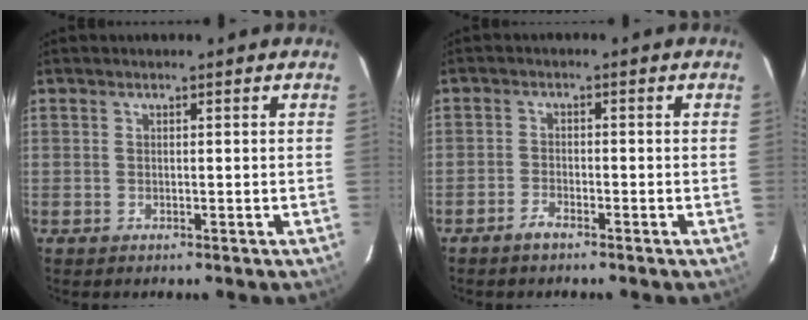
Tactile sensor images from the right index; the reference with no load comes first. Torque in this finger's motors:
{"motor_torque": [0.17, -0.11, -0.01, -0.01]}